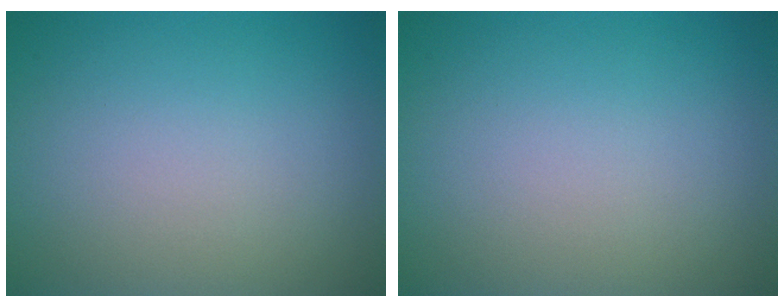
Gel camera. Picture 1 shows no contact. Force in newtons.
{"total": 0.0}